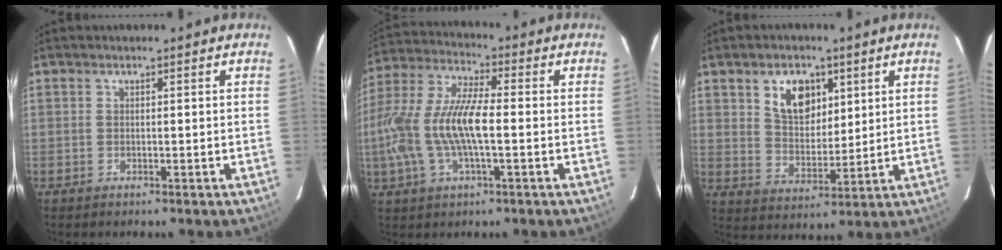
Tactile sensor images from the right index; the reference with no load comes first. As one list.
[{"total": 15.3, "force": [-2.3, 4.8, 14.4], "torque": [-0.295, 0.001, -0.047]}, {"total": 9.1, "force": [4.2, 5.9, 5.5], "torque": [-0.091, 0.007, 0.081]}]